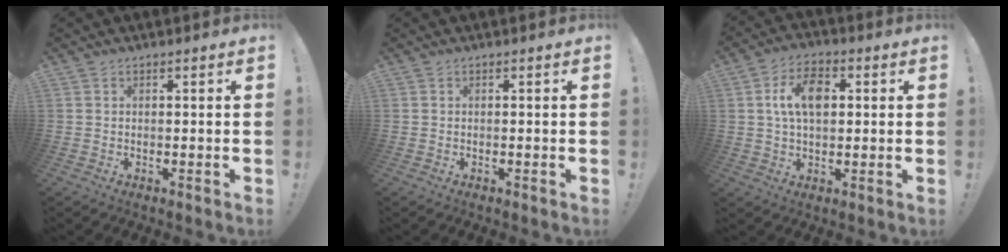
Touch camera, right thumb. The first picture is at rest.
{"total": 0.0}
{"total": 10.8, "force": [2.4, 7.0, 7.8], "torque": [-0.117, 0.010, 0.043]}